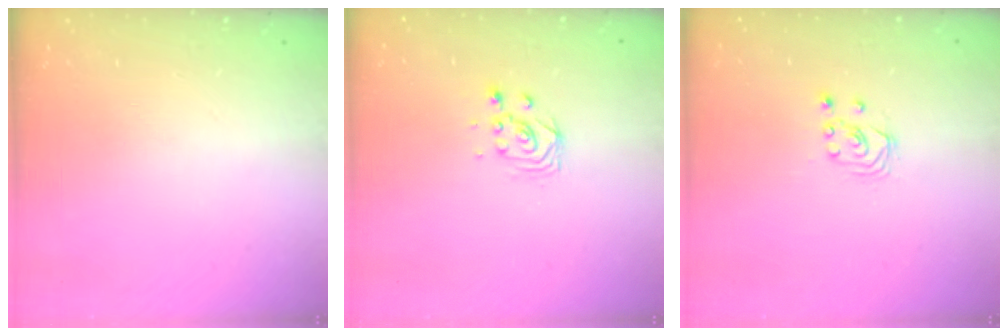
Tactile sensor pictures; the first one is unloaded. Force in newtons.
{"total": 2.8, "press": 2.8, "slide": 0.3}
{"total": 2.1, "press": 2.1, "slide": 0.3}